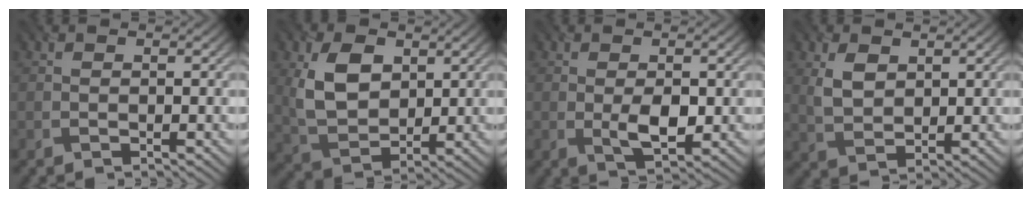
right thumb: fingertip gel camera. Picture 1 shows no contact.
{"total": 8.3, "force": [2.4, 5.4, 5.8], "torque": [-0.132, -0.001, 0.050]}
{"total": 4.0, "force": [-0.3, 1.8, 3.5], "torque": [-0.065, -0.008, -0.002]}
{"total": 4.4, "force": [1.9, 2.7, 2.9], "torque": [-0.073, -0.003, 0.040]}